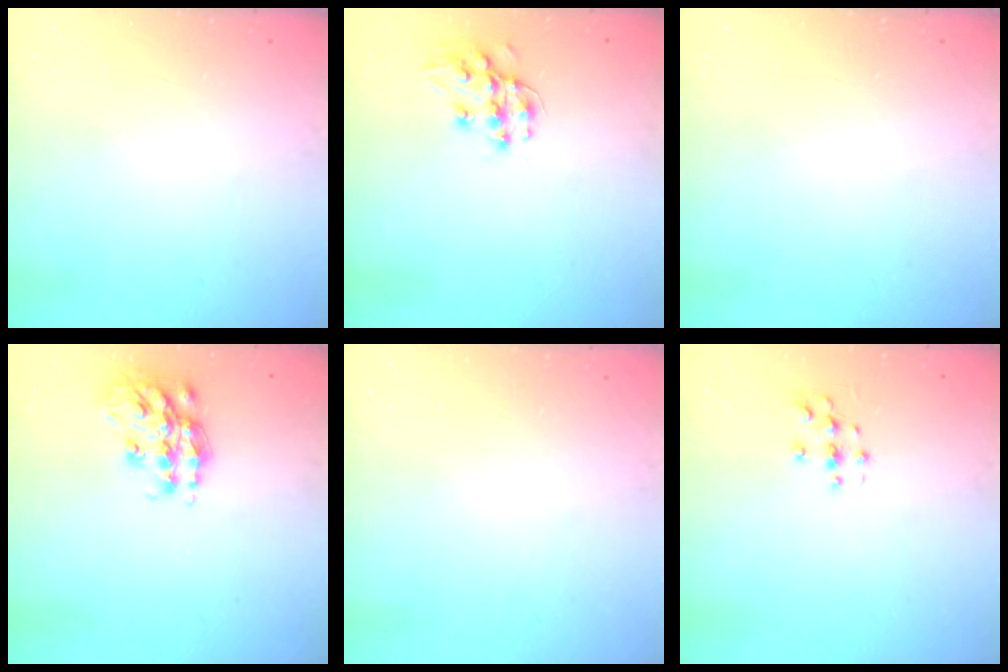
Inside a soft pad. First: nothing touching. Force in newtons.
{"total": 11.3, "press": 11.3, "slide": 0.2}
{"total": 0.0}
{"total": 14.9, "press": 14.8, "slide": 0.8}
{"total": 0.0}
{"total": 2.8, "press": 2.8, "slide": 0.3}